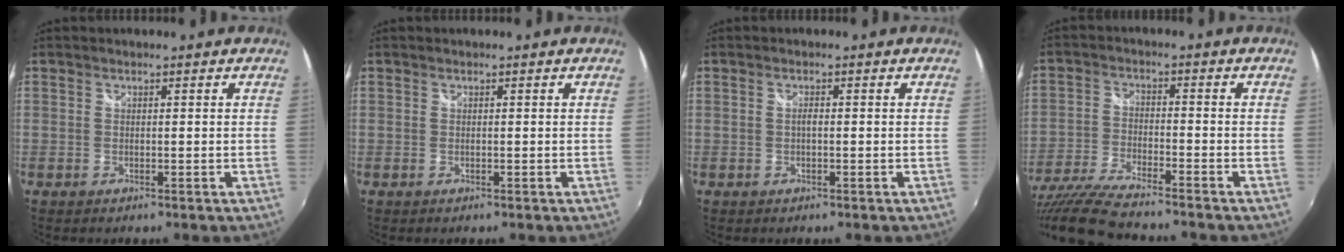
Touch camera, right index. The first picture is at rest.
{"total": 0.0}
{"total": 0.9, "force": [-0.1, 0.2, 0.8], "torque": [-0.016, 0.004, -0.003]}
{"total": 13.2, "force": [-11.6, 0.6, 6.4], "torque": [-0.146, -0.031, -0.219]}